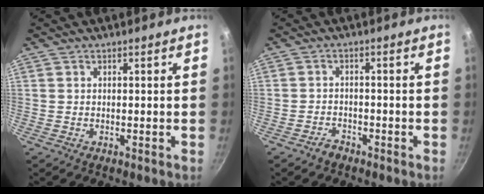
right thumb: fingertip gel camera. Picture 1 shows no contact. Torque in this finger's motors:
{"motor_torque": [0.19, -0.01, -0.05, 0.03, 0.01]}